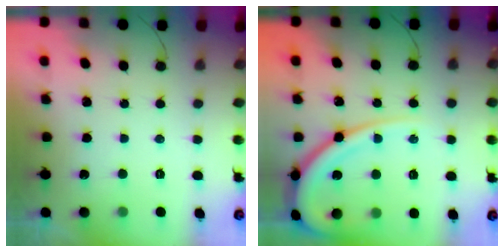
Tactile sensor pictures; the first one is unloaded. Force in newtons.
{"total": 14.0, "press": 13.9, "slide": 1.6}